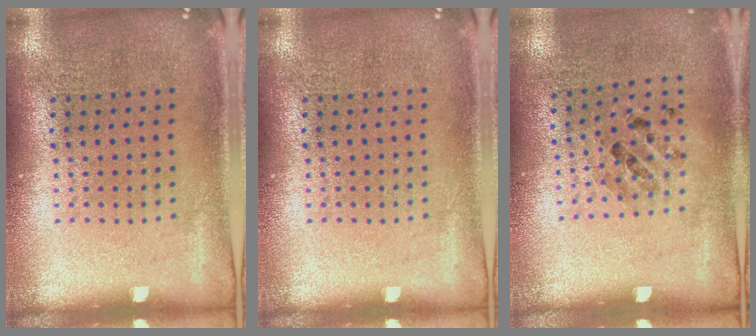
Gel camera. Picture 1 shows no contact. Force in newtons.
{"total": 0.0}
{"total": 0.9, "press": 0.8, "slide": 0.4}